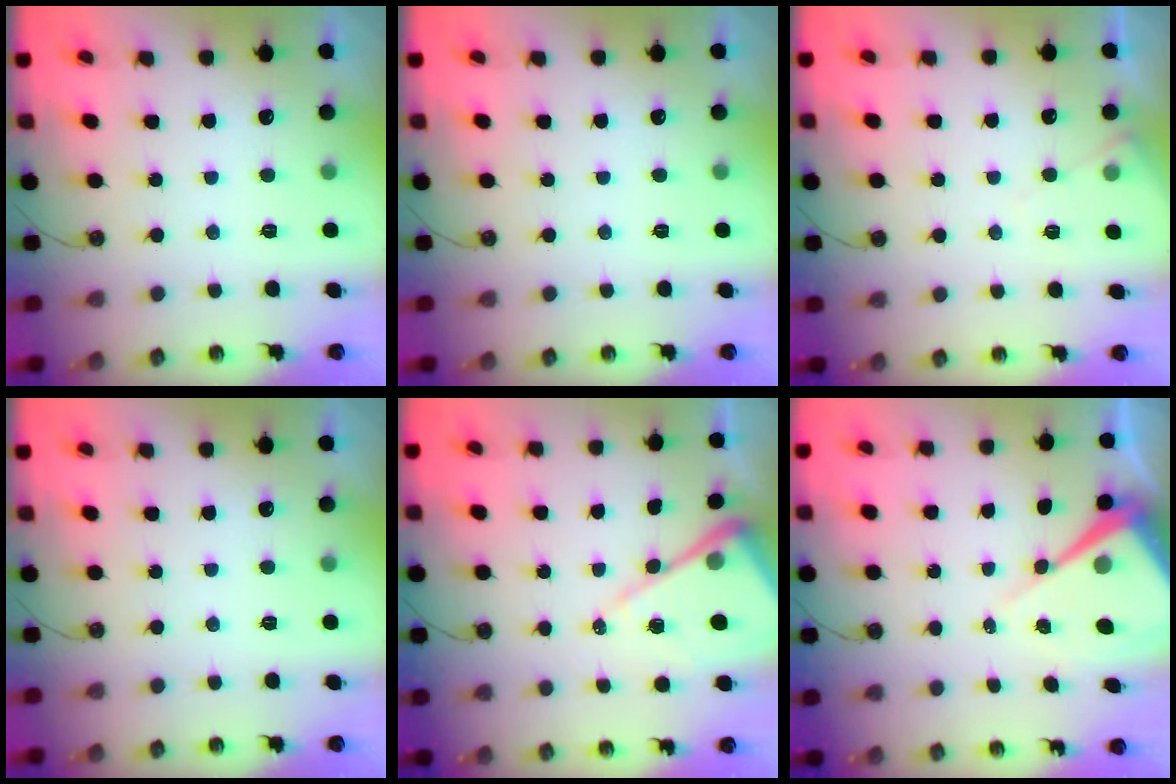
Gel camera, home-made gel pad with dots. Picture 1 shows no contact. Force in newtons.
{"total": 0.0}
{"total": 5.6, "press": 5.6, "slide": 0.7}
{"total": 0.0}
{"total": 11.6, "press": 11.5, "slide": 1.5}
{"total": 10.8, "press": 10.7, "slide": 0.7}